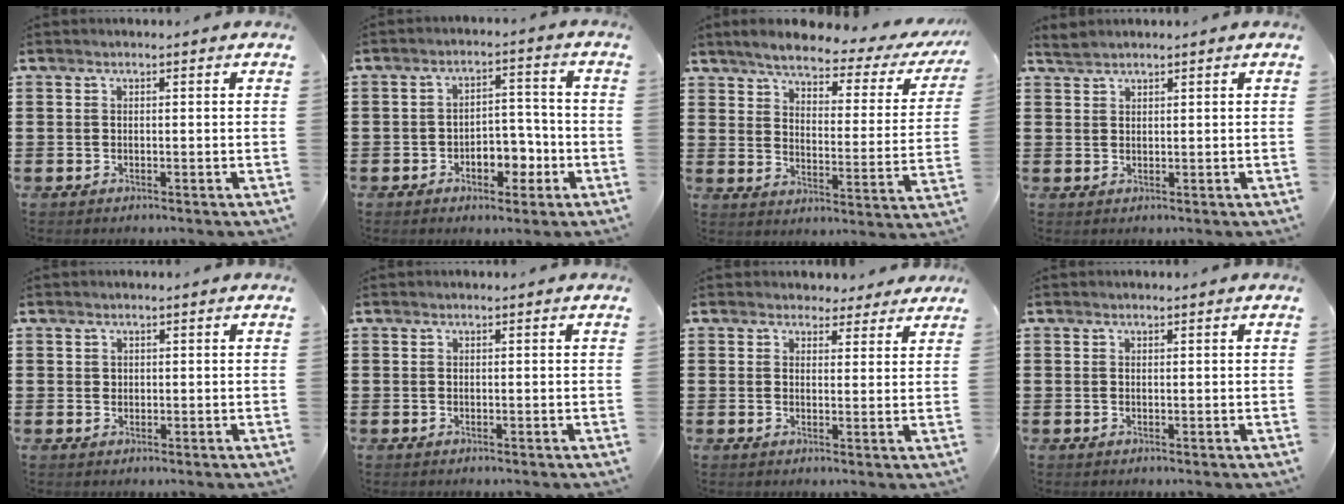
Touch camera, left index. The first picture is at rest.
{"total": 5.2, "force": [-2.4, 3.4, 3.2], "torque": [-0.050, 0.010, -0.047]}
{"total": 4.9, "force": [3.9, 1.0, 2.7], "torque": [-0.066, -0.022, 0.059]}
{"total": 1.7, "force": [1.5, 0.8, 0.1], "torque": [-0.007, 0.004, 0.032]}
{"total": 0.8, "force": [0.4, 0.7, 0.2], "torque": [-0.006, 0.004, 0.009]}
{"total": 0.0}
{"total": 2.8, "force": [2.4, 1.3, 0.2], "torque": [-0.013, 0.003, 0.046]}
{"total": 0.0}